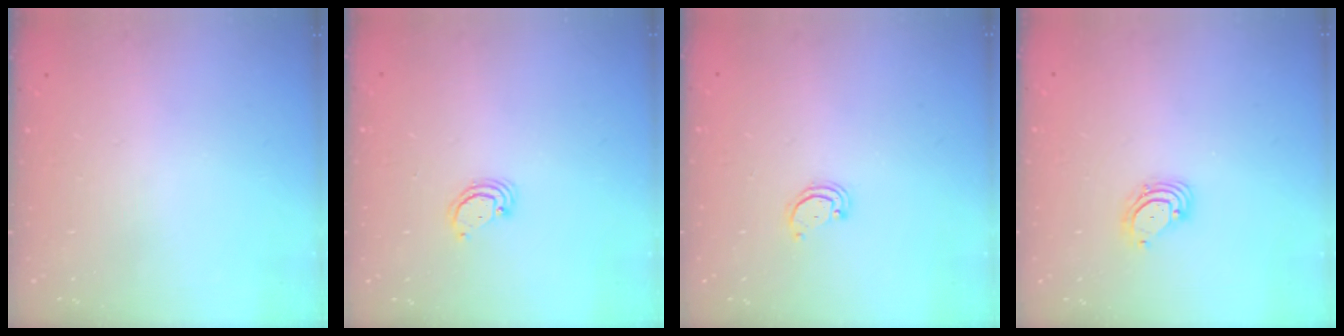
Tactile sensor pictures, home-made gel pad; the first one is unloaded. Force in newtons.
{"total": 2.4, "press": 2.4, "slide": 0.2}
{"total": 2.2, "press": 2.2, "slide": 0.2}
{"total": 3.4, "press": 3.4, "slide": 0.3}